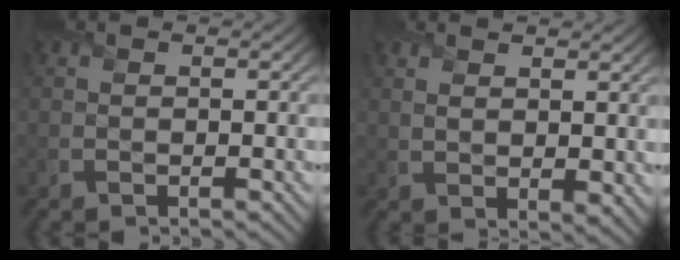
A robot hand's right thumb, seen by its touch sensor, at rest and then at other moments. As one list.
[{"total": 3.3, "force": [2.0, 1.3, 2.3], "torque": [-0.049, -0.004, 0.048]}]